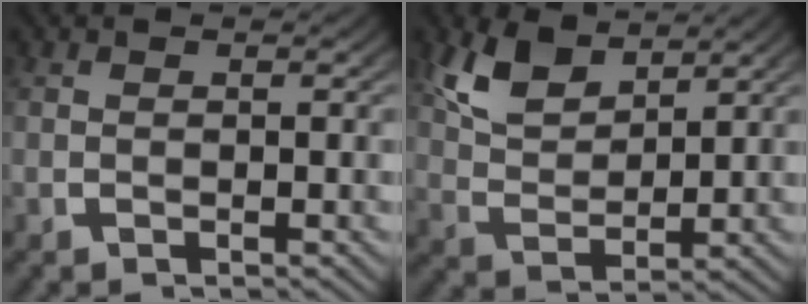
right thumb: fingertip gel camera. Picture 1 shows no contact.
{"total": 5.4, "force": [3.2, 2.7, 3.4], "torque": [-0.079, -0.009, 0.069]}